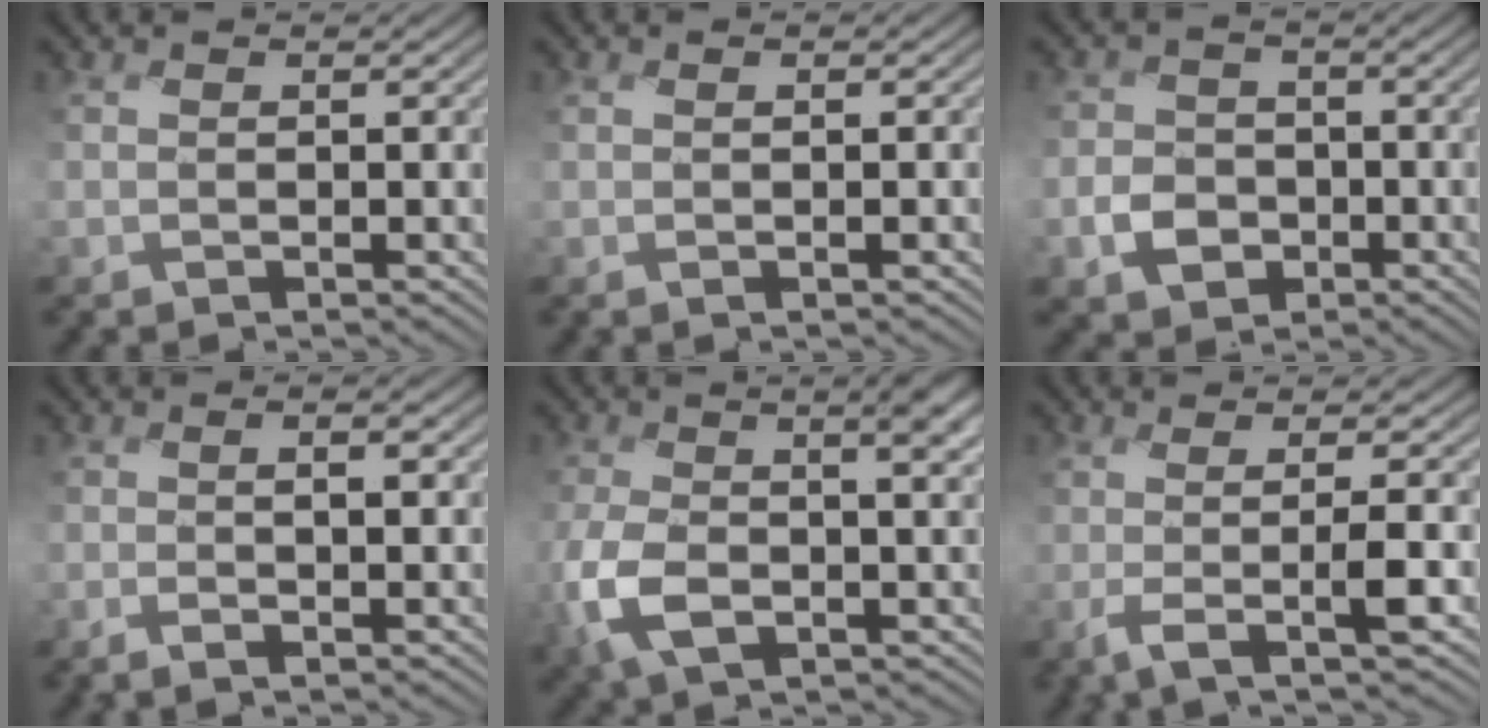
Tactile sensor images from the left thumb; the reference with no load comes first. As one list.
[{"total": 0.9, "force": [0.0, 0.0, 0.9], "torque": [-0.009, 0.001, -0.005]}, {"total": 4.0, "force": [-2.2, 3.2, 0.8], "torque": [-0.012, -0.005, -0.055]}, {"total": 2.1, "force": [-0.4, 0.5, 2.0], "torque": [-0.030, -0.001, -0.014]}, {"total": 8.7, "force": [-1.4, 4.4, 7.4], "torque": [-0.162, -0.018, -0.028]}, {"total": 5.7, "force": [-1.4, 0.5, 5.6], "torque": [-0.088, 0.007, -0.035]}]